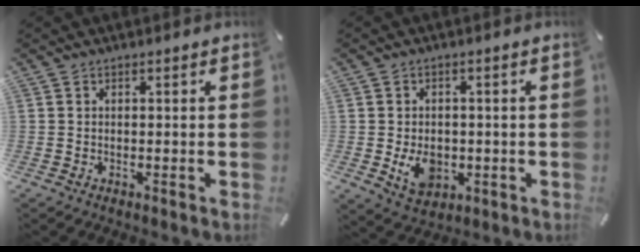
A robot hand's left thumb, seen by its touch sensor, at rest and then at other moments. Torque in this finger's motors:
{"motor_torque": [-0.26, 0.53, 0.12, 0.02, 0.06]}